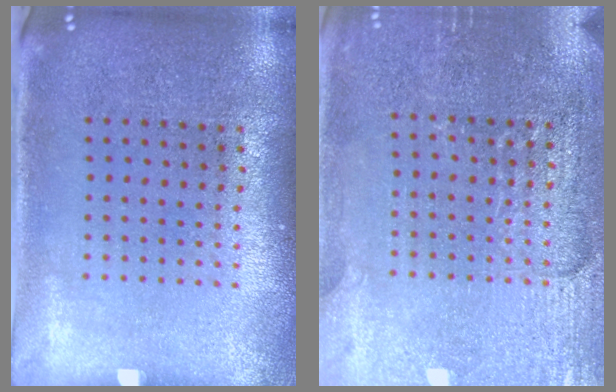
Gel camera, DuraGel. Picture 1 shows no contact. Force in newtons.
{"total": 3.1, "press": 3.1, "slide": 0.3}